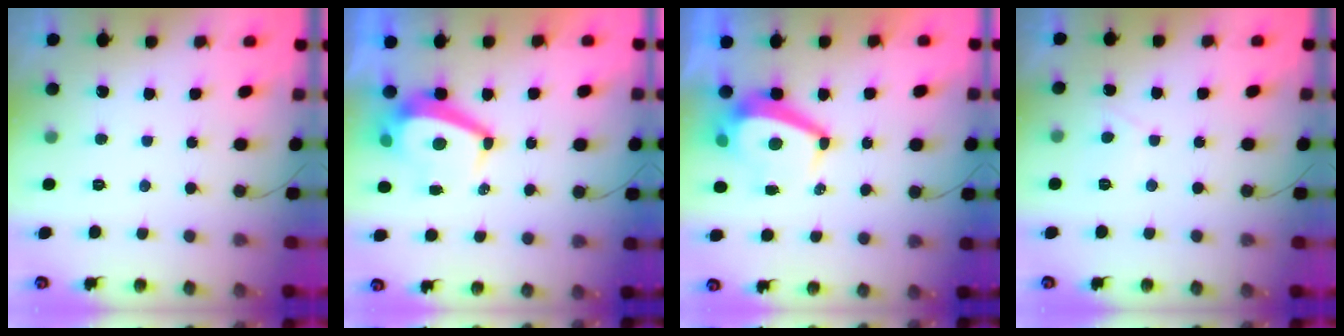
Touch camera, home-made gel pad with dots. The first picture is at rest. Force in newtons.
{"total": 6.5, "press": 6.5, "slide": 0.7}
{"total": 6.5, "press": 6.5, "slide": 0.7}
{"total": 1.5, "press": 1.4, "slide": 0.5}